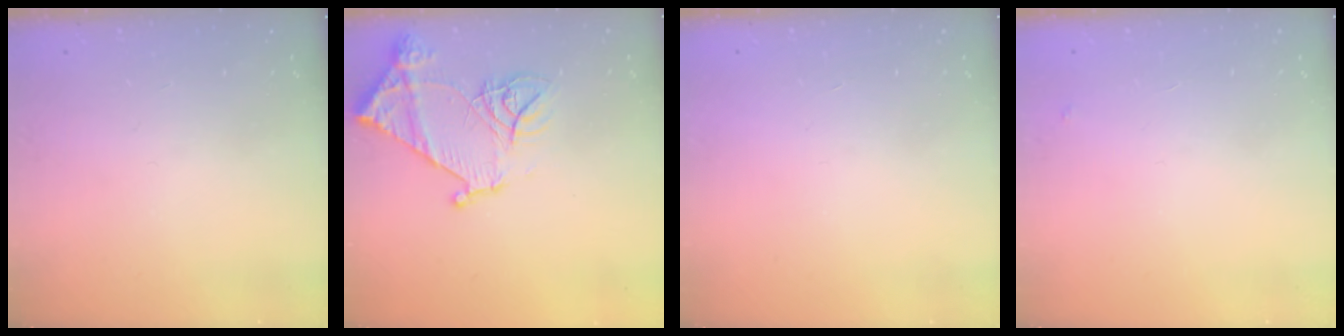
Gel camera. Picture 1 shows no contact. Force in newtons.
{"total": 14.8, "press": 14.7, "slide": 1.6}
{"total": 1.7, "press": 1.7, "slide": 0.1}
{"total": 3.8, "press": 3.8, "slide": 0.2}